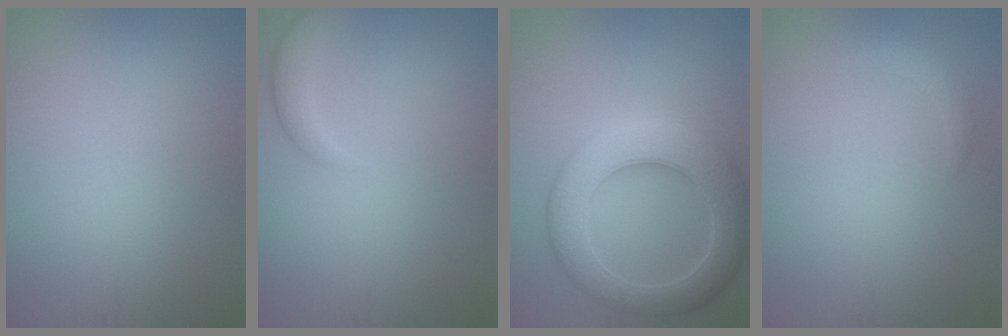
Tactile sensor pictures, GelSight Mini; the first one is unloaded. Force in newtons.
{"total": 3.0, "press": 3.0, "slide": 0.2}
{"total": 7.9, "press": 7.9, "slide": 0.1}
{"total": 1.4, "press": 1.4, "slide": 0.0}